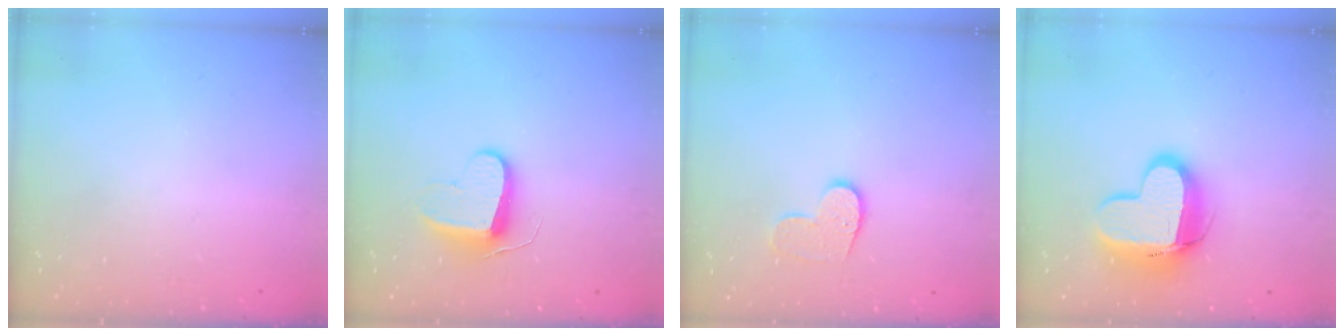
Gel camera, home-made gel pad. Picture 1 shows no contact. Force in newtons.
{"total": 9.9, "press": 9.9, "slide": 0.3}
{"total": 8.2, "press": 8.2, "slide": 0.2}
{"total": 15.6, "press": 15.5, "slide": 1.5}